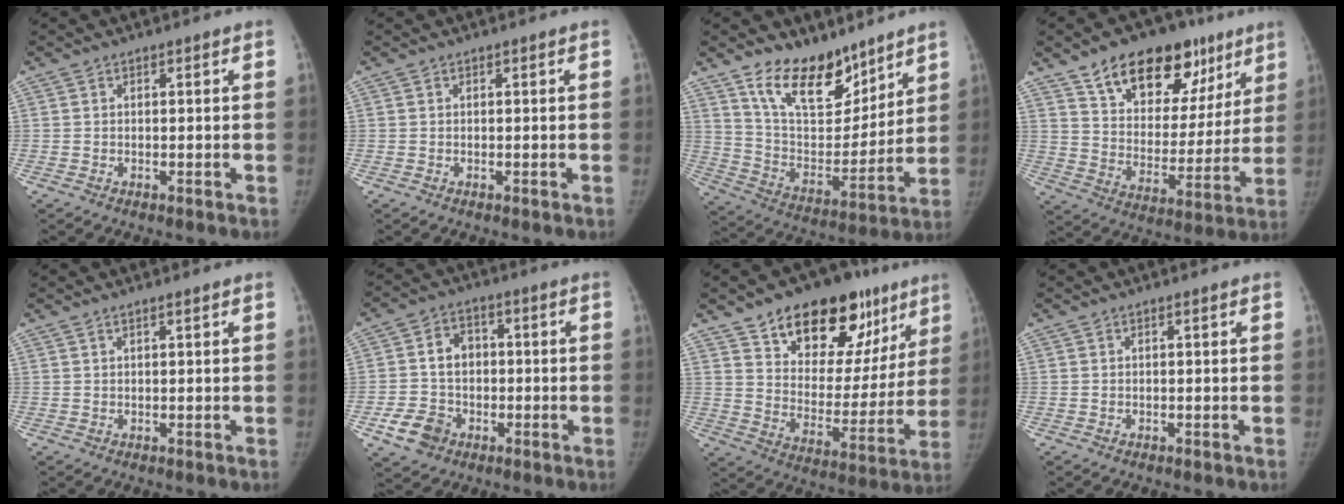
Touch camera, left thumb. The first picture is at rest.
{"total": 0.0}
{"total": 17.4, "force": [12.3, 8.7, 8.7], "torque": [-0.090, -0.079, 0.223]}
{"total": 22.6, "force": [13.6, 12.9, 12.7], "torque": [-0.140, -0.031, 0.215]}
{"total": 0.8, "force": [0.6, 0.1, 0.4], "torque": [-0.010, 0.000, 0.013]}
{"total": 10.1, "force": [-3.4, 8.6, 4.1], "torque": [-0.048, 0.023, -0.059]}
{"total": 24.4, "force": [14.7, 13.6, 13.9], "torque": [-0.149, -0.042, 0.226]}
{"total": 0.0}